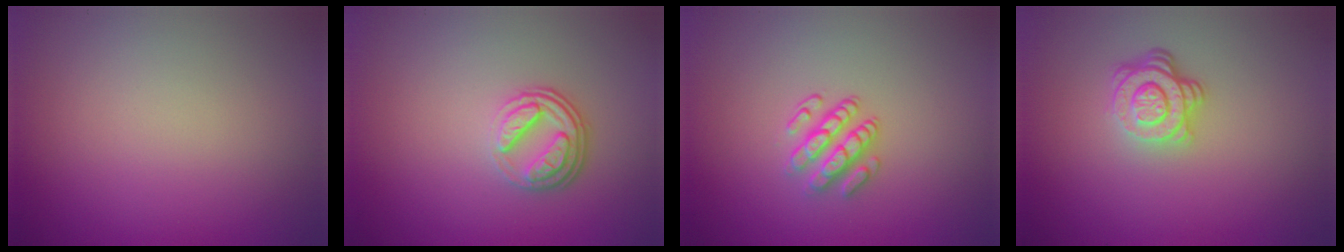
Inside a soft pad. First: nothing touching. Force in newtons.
{"total": 3.5, "press": 2.6, "slide": 2.3}
{"total": 2.3, "press": 1.9, "slide": 1.4}
{"total": 3.8, "press": 2.7, "slide": 2.6}